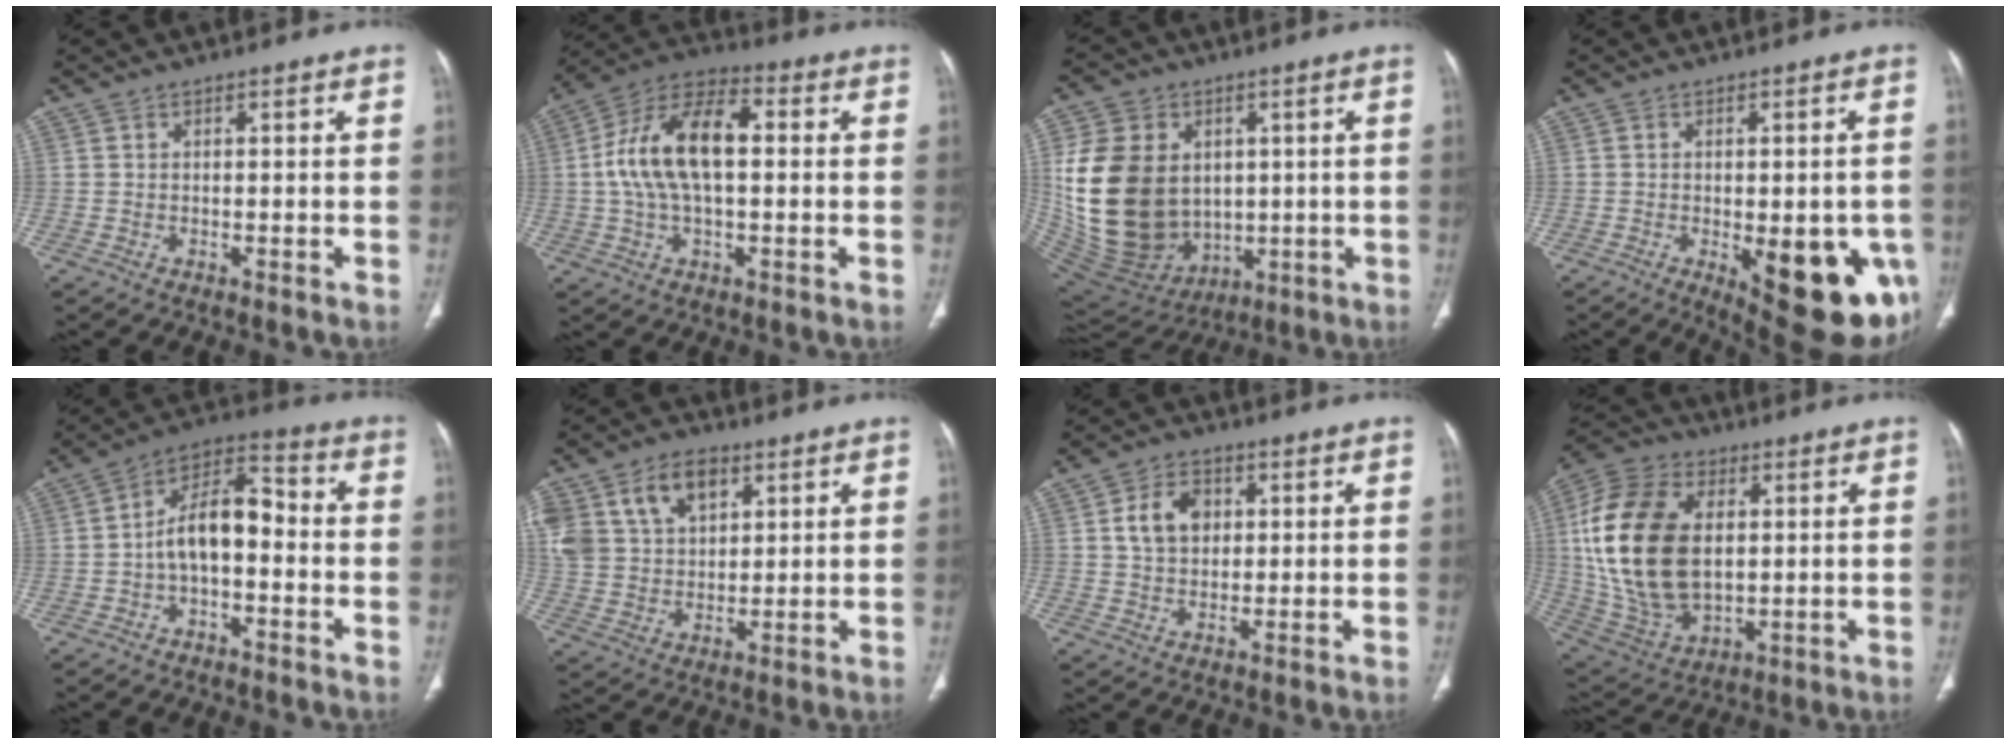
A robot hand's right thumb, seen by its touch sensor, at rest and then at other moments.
{"total": 15.6, "force": [1.1, 8.2, 13.2], "torque": [-0.249, 0.034, 0.013]}
{"total": 23.0, "force": [1.9, 17.5, 14.8], "torque": [-0.278, -0.010, 0.068]}
{"total": 18.0, "force": [-5.6, 7.1, 15.5], "torque": [-0.139, -0.006, -0.051]}
{"total": 10.6, "force": [-1.7, 5.8, 8.7], "torque": [-0.135, 0.047, -0.041]}
{"total": 16.5, "force": [7.0, 11.4, 9.6], "torque": [-0.184, 0.002, 0.137]}
{"total": 7.4, "force": [1.7, 5.5, 4.6], "torque": [-0.063, 0.002, 0.028]}
{"total": 24.2, "force": [3.1, 15.3, 18.4], "torque": [-0.364, -0.009, 0.066]}